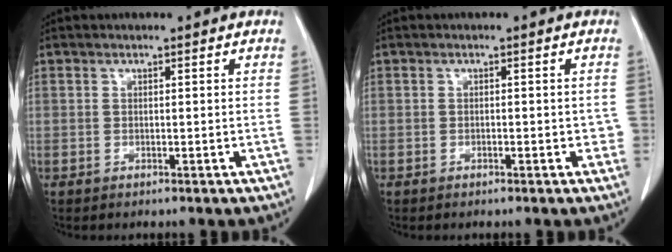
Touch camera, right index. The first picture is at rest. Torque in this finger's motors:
{"motor_torque": [-0.01, 0.06, -0.02, -0.01]}